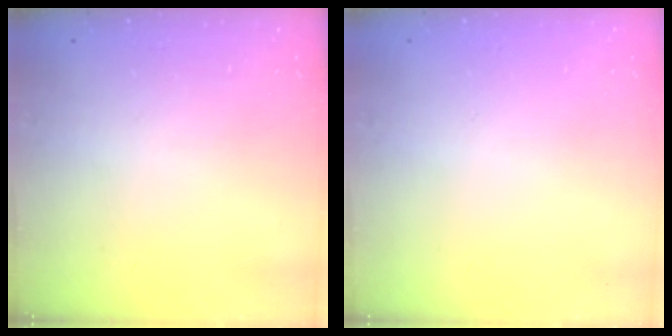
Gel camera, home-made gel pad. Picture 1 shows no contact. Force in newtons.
{"total": 0.0}